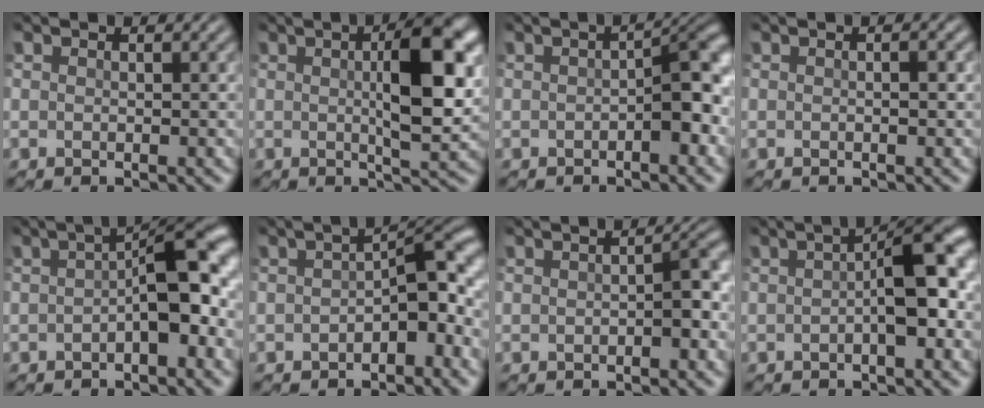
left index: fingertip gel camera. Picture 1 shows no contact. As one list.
[{"total": 7.6, "force": [1.3, 2.1, 7.2], "torque": [-0.116, 0.010, 0.020]}, {"total": 5.1, "force": [-0.8, 2.1, 4.5], "torque": [-0.062, 0.009, -0.014]}, {"total": 0.7, "force": [-0.2, 0.1, 0.6], "torque": [-0.012, 0.002, -0.001]}, {"total": 8.2, "force": [-0.1, 3.1, 7.6], "torque": [-0.115, 0.018, -0.006]}, {"total": 7.2, "force": [-1.6, 3.6, 6.1], "torque": [-0.083, 0.007, -0.029]}, {"total": 3.0, "force": [-0.6, 1.2, 2.7], "torque": [-0.040, 0.004, -0.009]}, {"total": 6.7, "force": [0.0, 2.3, 6.3], "torque": [-0.101, 0.014, -0.002]}]